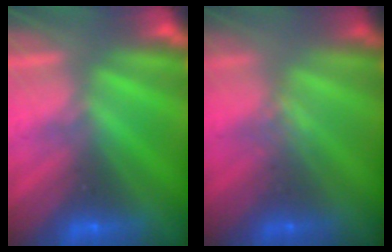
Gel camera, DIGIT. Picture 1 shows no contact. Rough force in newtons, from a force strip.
{"total": 2.5}